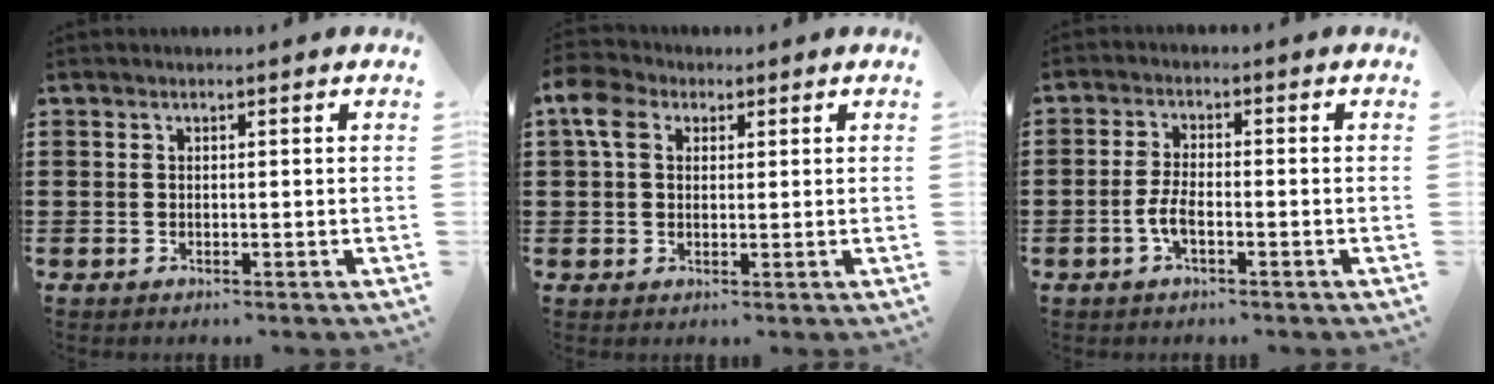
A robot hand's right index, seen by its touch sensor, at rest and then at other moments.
{"total": 5.4, "force": [2.1, 4.0, 2.9], "torque": [-0.079, 0.016, 0.037]}
{"total": 3.6, "force": [-1.4, 1.2, 3.1], "torque": [-0.076, -0.002, -0.032]}